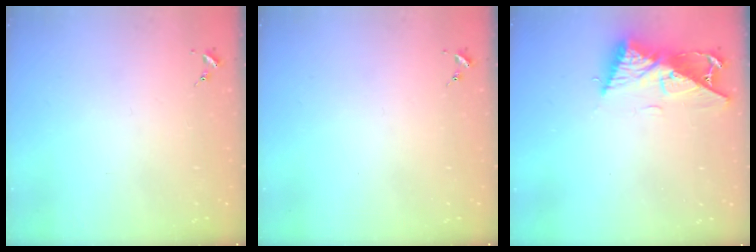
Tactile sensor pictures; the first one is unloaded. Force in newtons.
{"total": 0.0}
{"total": 12.1, "press": 12.1, "slide": 1.2}